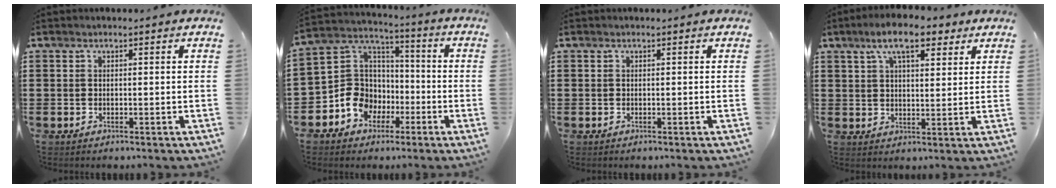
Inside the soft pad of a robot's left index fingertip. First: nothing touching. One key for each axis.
{"total": 8.8, "fx": -3.5, "fy": 7.8, "fz": 2.0, "tx": -0.081, "ty": 0.013, "tz": -0.066}
{"total": 0.0}
{"total": 8.6, "fx": 5.7, "fy": 2.8, "fz": 5.7, "tx": -0.119, "ty": 0.005, "tz": 0.101}